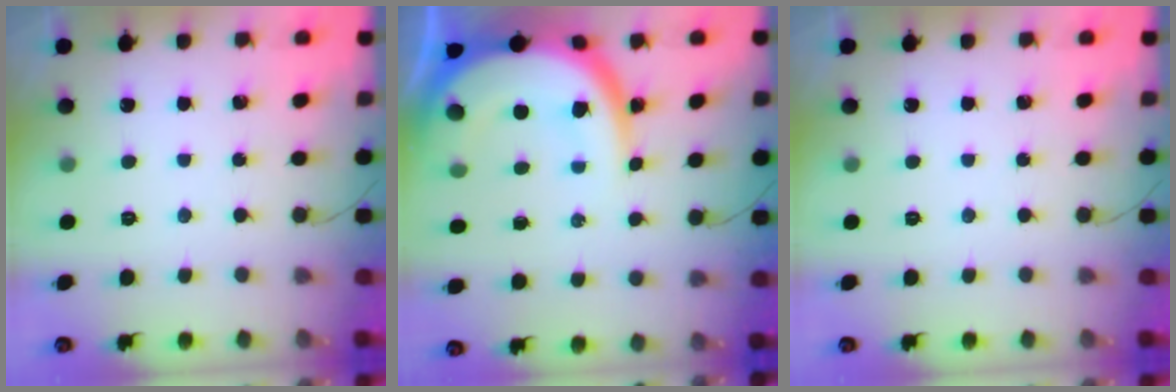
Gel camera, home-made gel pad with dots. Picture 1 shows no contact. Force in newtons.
{"total": 16.9, "press": 16.8, "slide": 1.5}
{"total": 0.0}